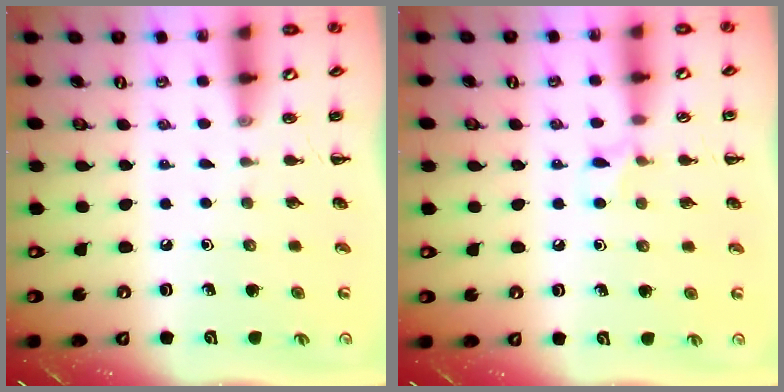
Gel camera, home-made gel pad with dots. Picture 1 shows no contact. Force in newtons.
{"total": 6.1, "press": 5.7, "slide": 2.1}